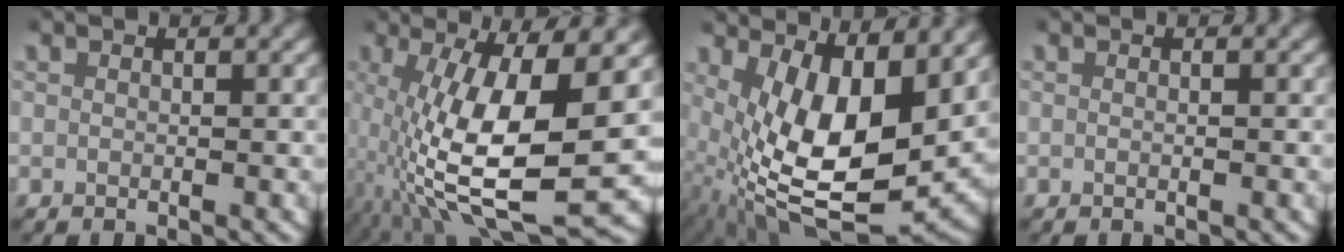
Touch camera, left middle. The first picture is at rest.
{"total": 13.4, "force": [-1.5, 5.5, 12.2], "torque": [-0.213, -0.036, 0.001]}
{"total": 13.2, "force": [-0.2, 6.9, 11.2], "torque": [-0.207, -0.060, 0.028]}
{"total": 0.0}